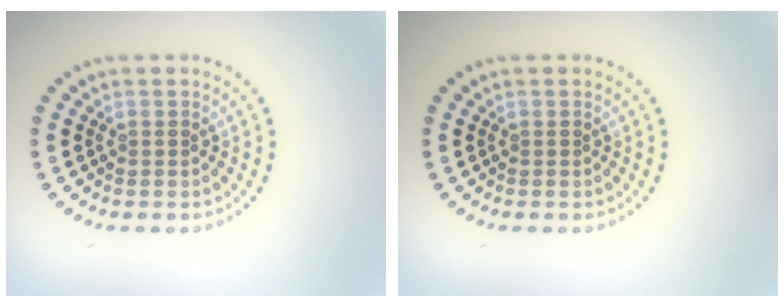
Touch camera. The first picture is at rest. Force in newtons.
{"total": 0.0}